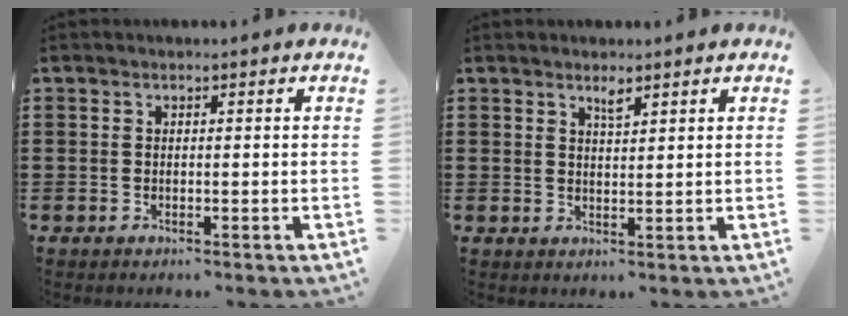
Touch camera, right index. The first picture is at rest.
{"total": 1.8, "force": [1.4, 0.4, 1.1], "torque": [-0.023, 0.001, 0.025]}